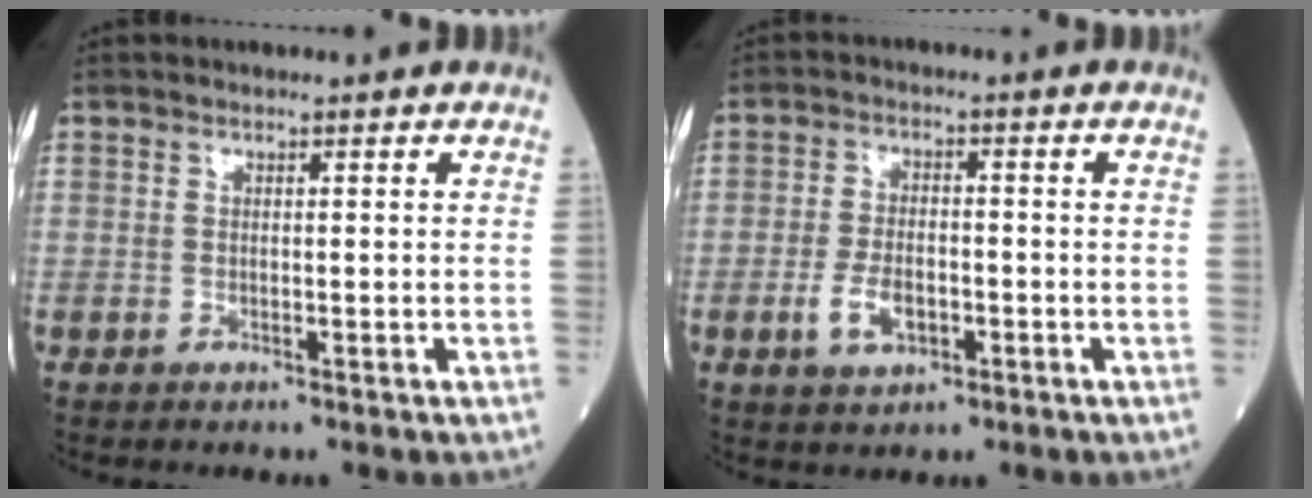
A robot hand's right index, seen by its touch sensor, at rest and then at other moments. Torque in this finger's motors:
{"motor_torque": [0.76, -0.19, 0.41, 0.11]}